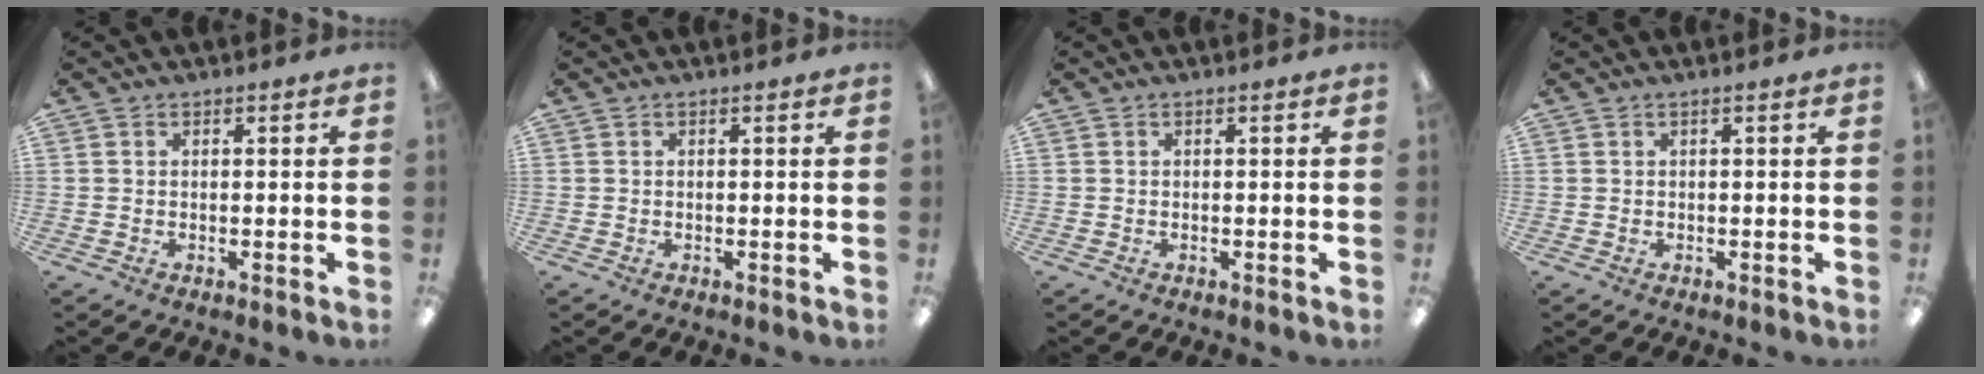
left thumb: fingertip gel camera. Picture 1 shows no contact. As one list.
[{"total": 0.0}, {"total": 0.0}, {"total": 0.7, "force": [0.0, 0.2, 0.7], "torque": [-0.012, 0.000, 0.000]}]